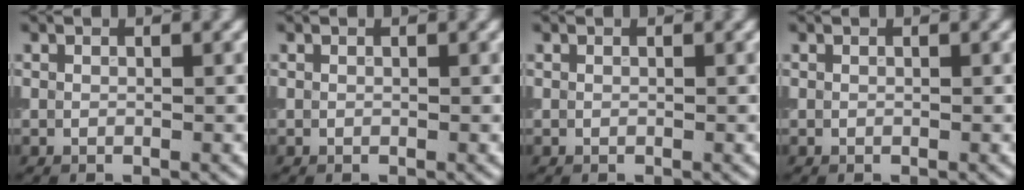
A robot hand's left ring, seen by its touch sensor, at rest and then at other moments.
{"total": 0.0}
{"total": 0.0}
{"total": 0.0}